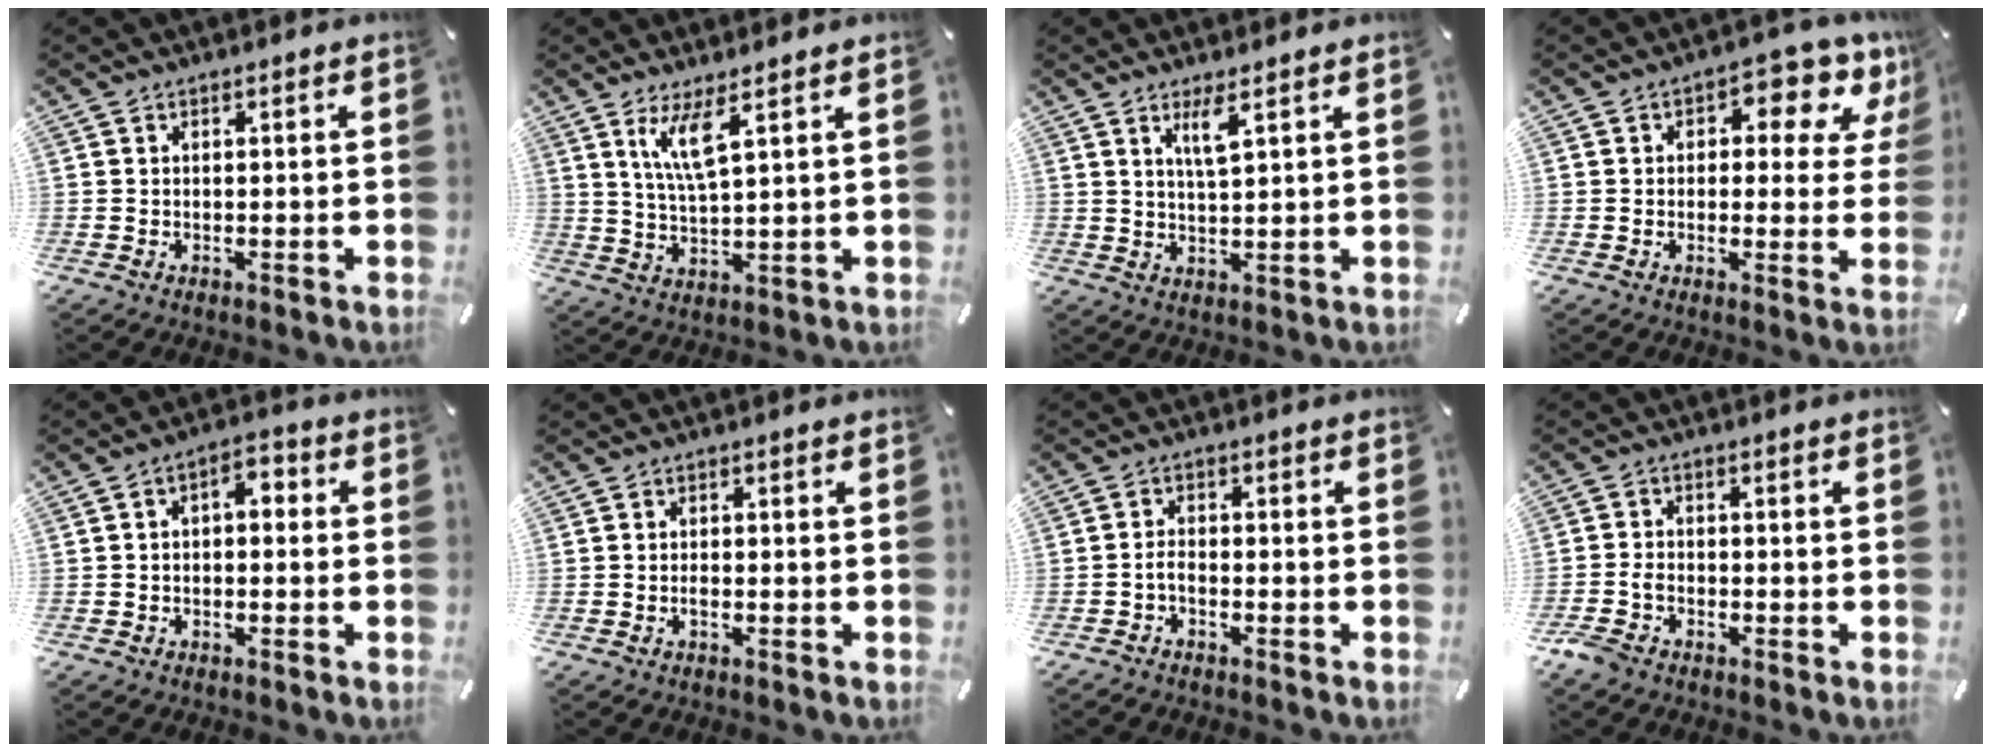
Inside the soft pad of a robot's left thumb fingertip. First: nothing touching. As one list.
[{"total": 7.7, "force": [4.3, 1.3, 6.3], "torque": [-0.134, -0.002, 0.073]}, {"total": 4.7, "force": [2.7, 0.4, 3.7], "torque": [-0.074, -0.005, 0.044]}, {"total": 8.3, "force": [3.8, 4.6, 5.8], "torque": [-0.059, -0.023, 0.055]}, {"total": 3.7, "force": [-1.5, 2.2, 2.5], "torque": [-0.047, 0.019, -0.032]}, {"total": 1.1, "force": [-0.5, 0.3, 0.9], "torque": [-0.018, -0.002, -0.009]}, {"total": 2.3, "force": [-1.5, 1.1, 1.3], "torque": [-0.034, 0.007, -0.031]}, {"total": 3.5, "force": [-2.2, 2.3, 1.3], "torque": [-0.036, 0.009, -0.045]}]